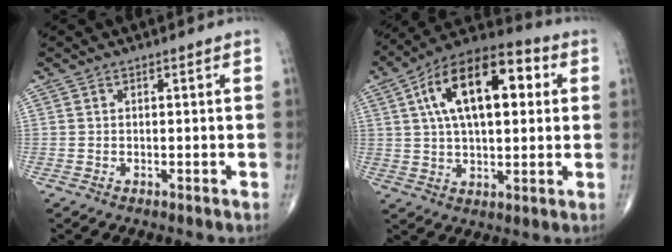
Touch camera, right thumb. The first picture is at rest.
{"total": 19.9, "force": [5.2, 9.7, 16.5], "torque": [-0.255, 0.020, 0.074]}